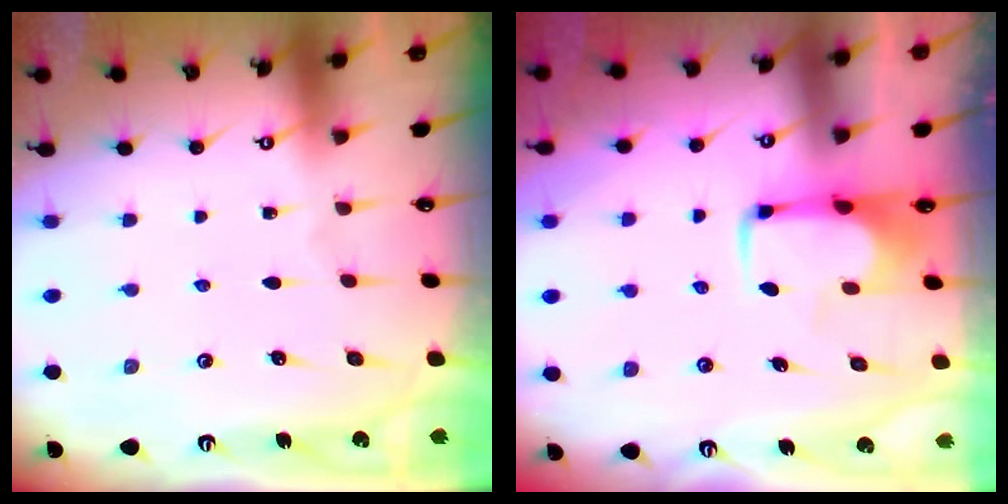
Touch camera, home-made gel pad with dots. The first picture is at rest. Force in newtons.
{"total": 2.0, "press": 1.9, "slide": 0.4}